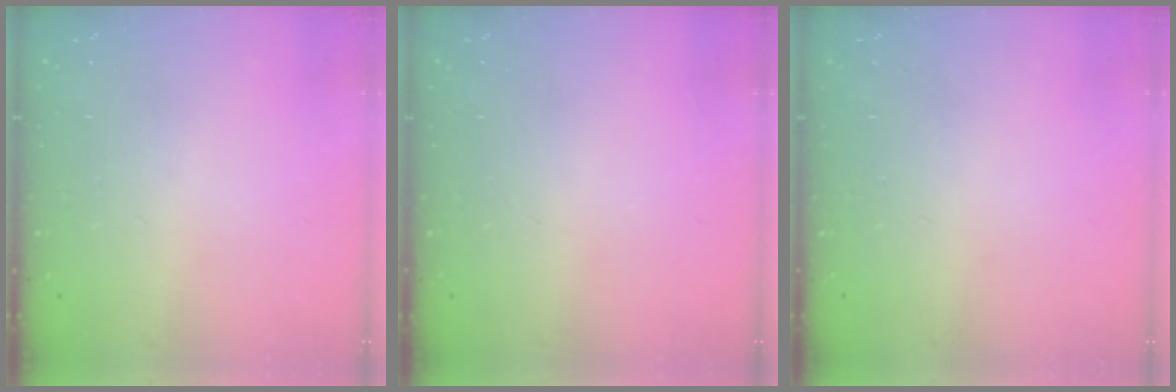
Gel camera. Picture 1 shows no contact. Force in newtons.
{"total": 0.0}
{"total": 0.0}